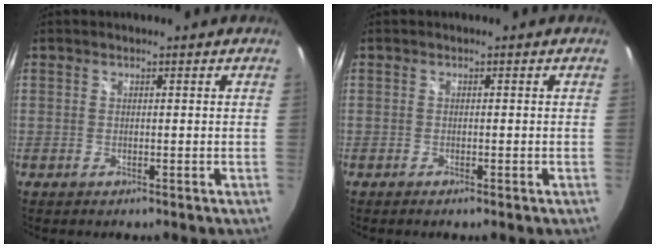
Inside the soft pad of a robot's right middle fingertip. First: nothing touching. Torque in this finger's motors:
{"motor_torque": [-0.39, -0.03, 0.04, -0.01]}